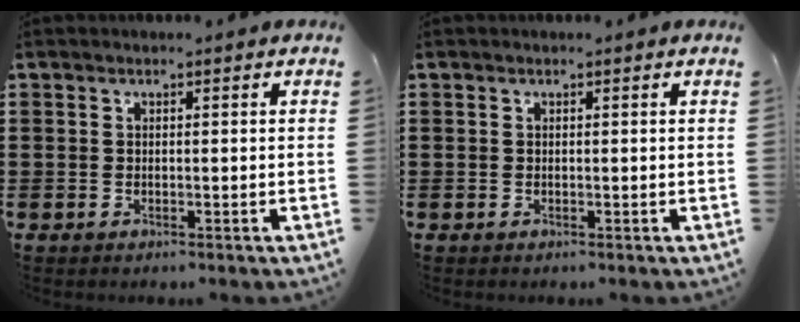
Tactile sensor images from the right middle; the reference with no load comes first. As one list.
[{"total": 0.0}]